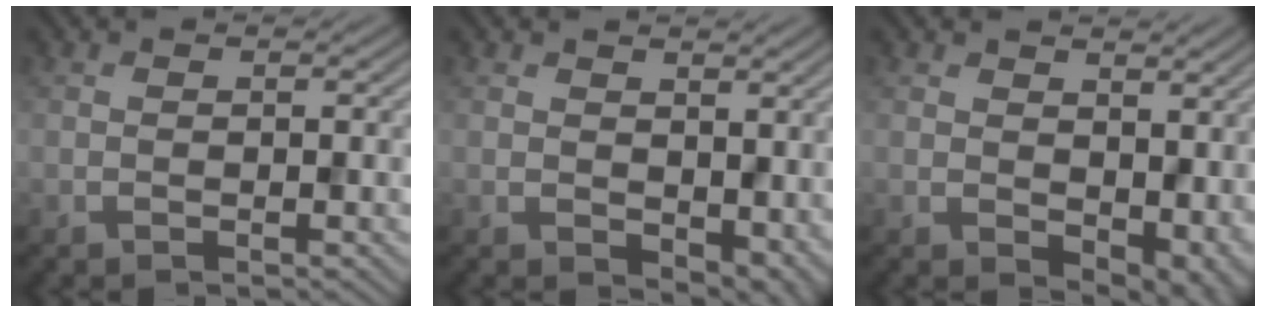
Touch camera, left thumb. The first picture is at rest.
{"total": 5.4, "force": [1.4, 3.7, 3.7], "torque": [-0.070, -0.024, 0.039]}
{"total": 7.4, "force": [1.3, 5.1, 5.2], "torque": [-0.089, -0.028, 0.042]}